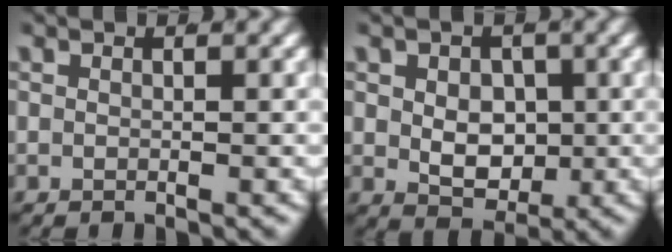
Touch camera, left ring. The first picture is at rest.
{"total": 4.3, "force": [-0.1, 3.3, 2.7], "torque": [-0.045, -0.029, 0.017]}